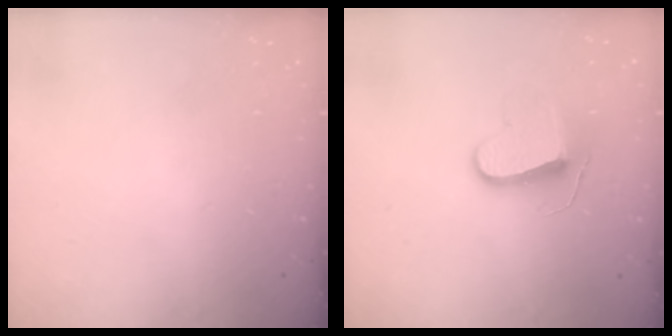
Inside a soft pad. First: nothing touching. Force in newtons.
{"total": 9.2, "press": 9.2, "slide": 0.3}